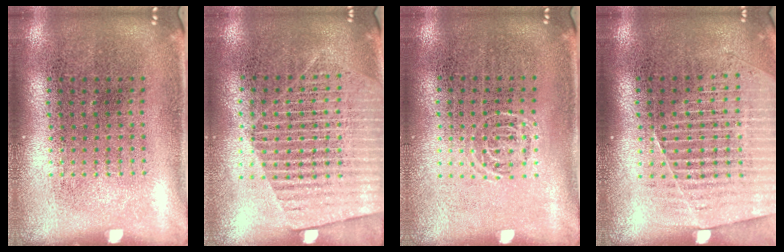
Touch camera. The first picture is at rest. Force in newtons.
{"total": 1.7, "press": 1.5, "slide": 0.8}
{"total": 0.5, "press": 0.4, "slide": 0.3}
{"total": 1.6, "press": 1.5, "slide": 0.4}